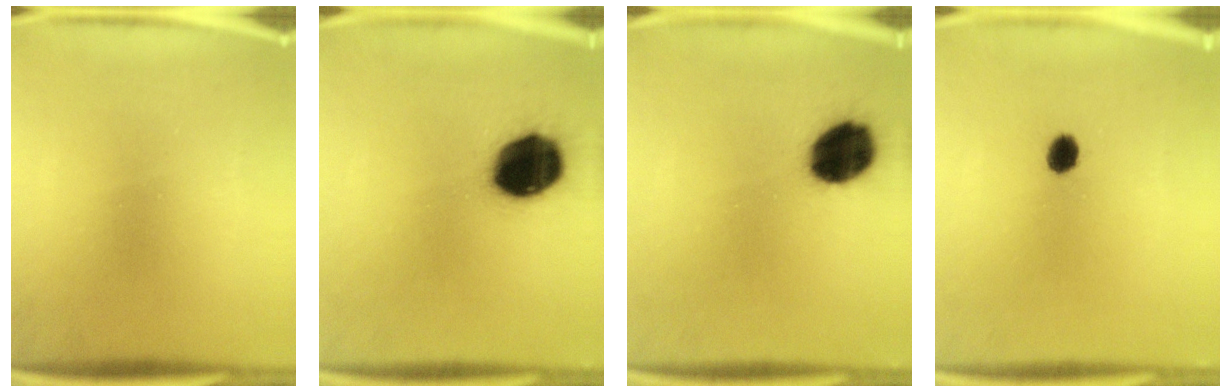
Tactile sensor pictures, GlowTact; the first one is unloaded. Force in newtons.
{"total": 18.4}
{"total": 14.2}
{"total": 3.1}